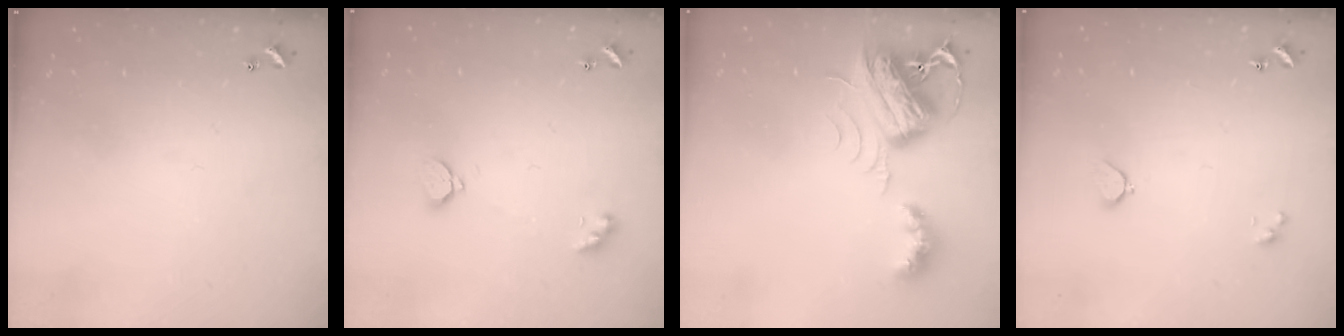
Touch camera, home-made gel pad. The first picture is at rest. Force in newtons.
{"total": 2.2, "press": 2.2, "slide": 0.2}
{"total": 8.7, "press": 8.7, "slide": 0.5}
{"total": 2.0, "press": 1.9, "slide": 0.6}